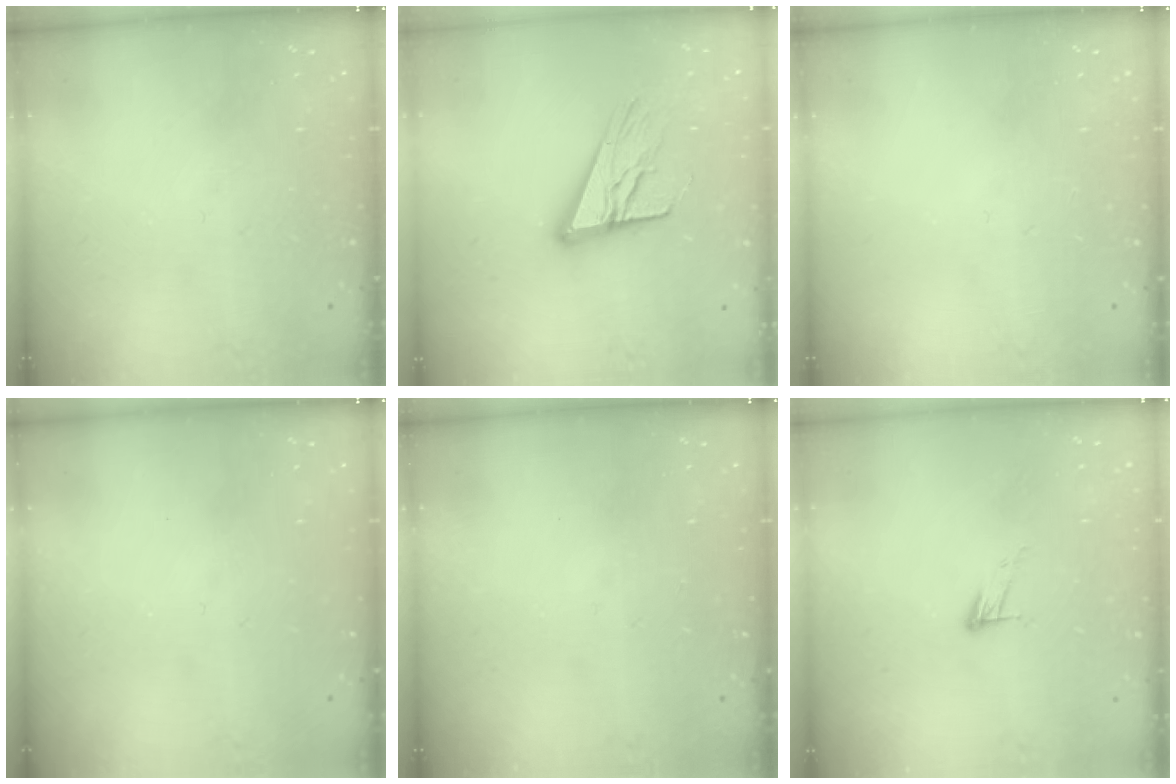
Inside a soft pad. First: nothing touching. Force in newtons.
{"total": 15.9, "press": 15.6, "slide": 2.7}
{"total": 0.0}
{"total": 0.0}
{"total": 0.0}
{"total": 5.6, "press": 5.6, "slide": 0.2}